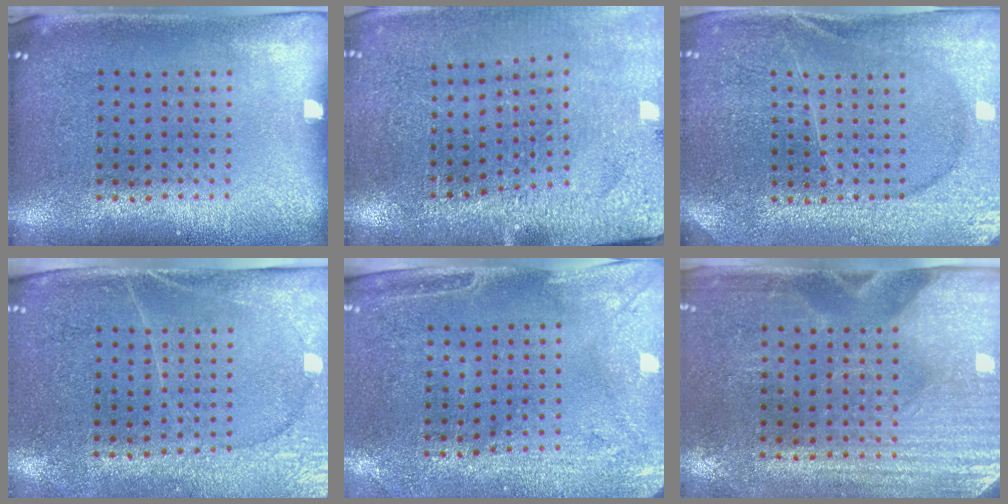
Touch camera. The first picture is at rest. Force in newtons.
{"total": 3.0, "press": 3.0, "slide": 0.4}
{"total": 3.7, "press": 3.6, "slide": 0.8}
{"total": 3.0, "press": 2.7, "slide": 1.3}
{"total": 3.0, "press": 2.3, "slide": 1.8}
{"total": 3.1, "press": 2.7, "slide": 1.5}